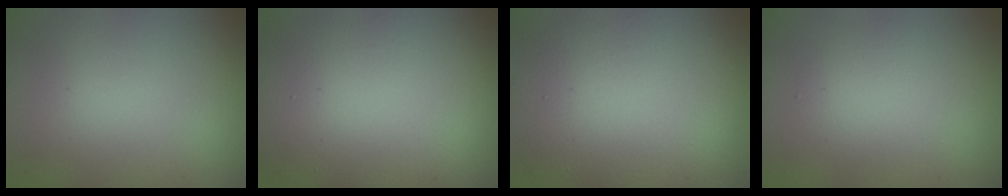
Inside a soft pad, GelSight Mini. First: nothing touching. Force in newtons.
{"total": 16.4, "press": 16.4, "slide": 0.8}
{"total": 11.3, "press": 11.3, "slide": 0.7}
{"total": 2.3, "press": 2.3, "slide": 0.1}